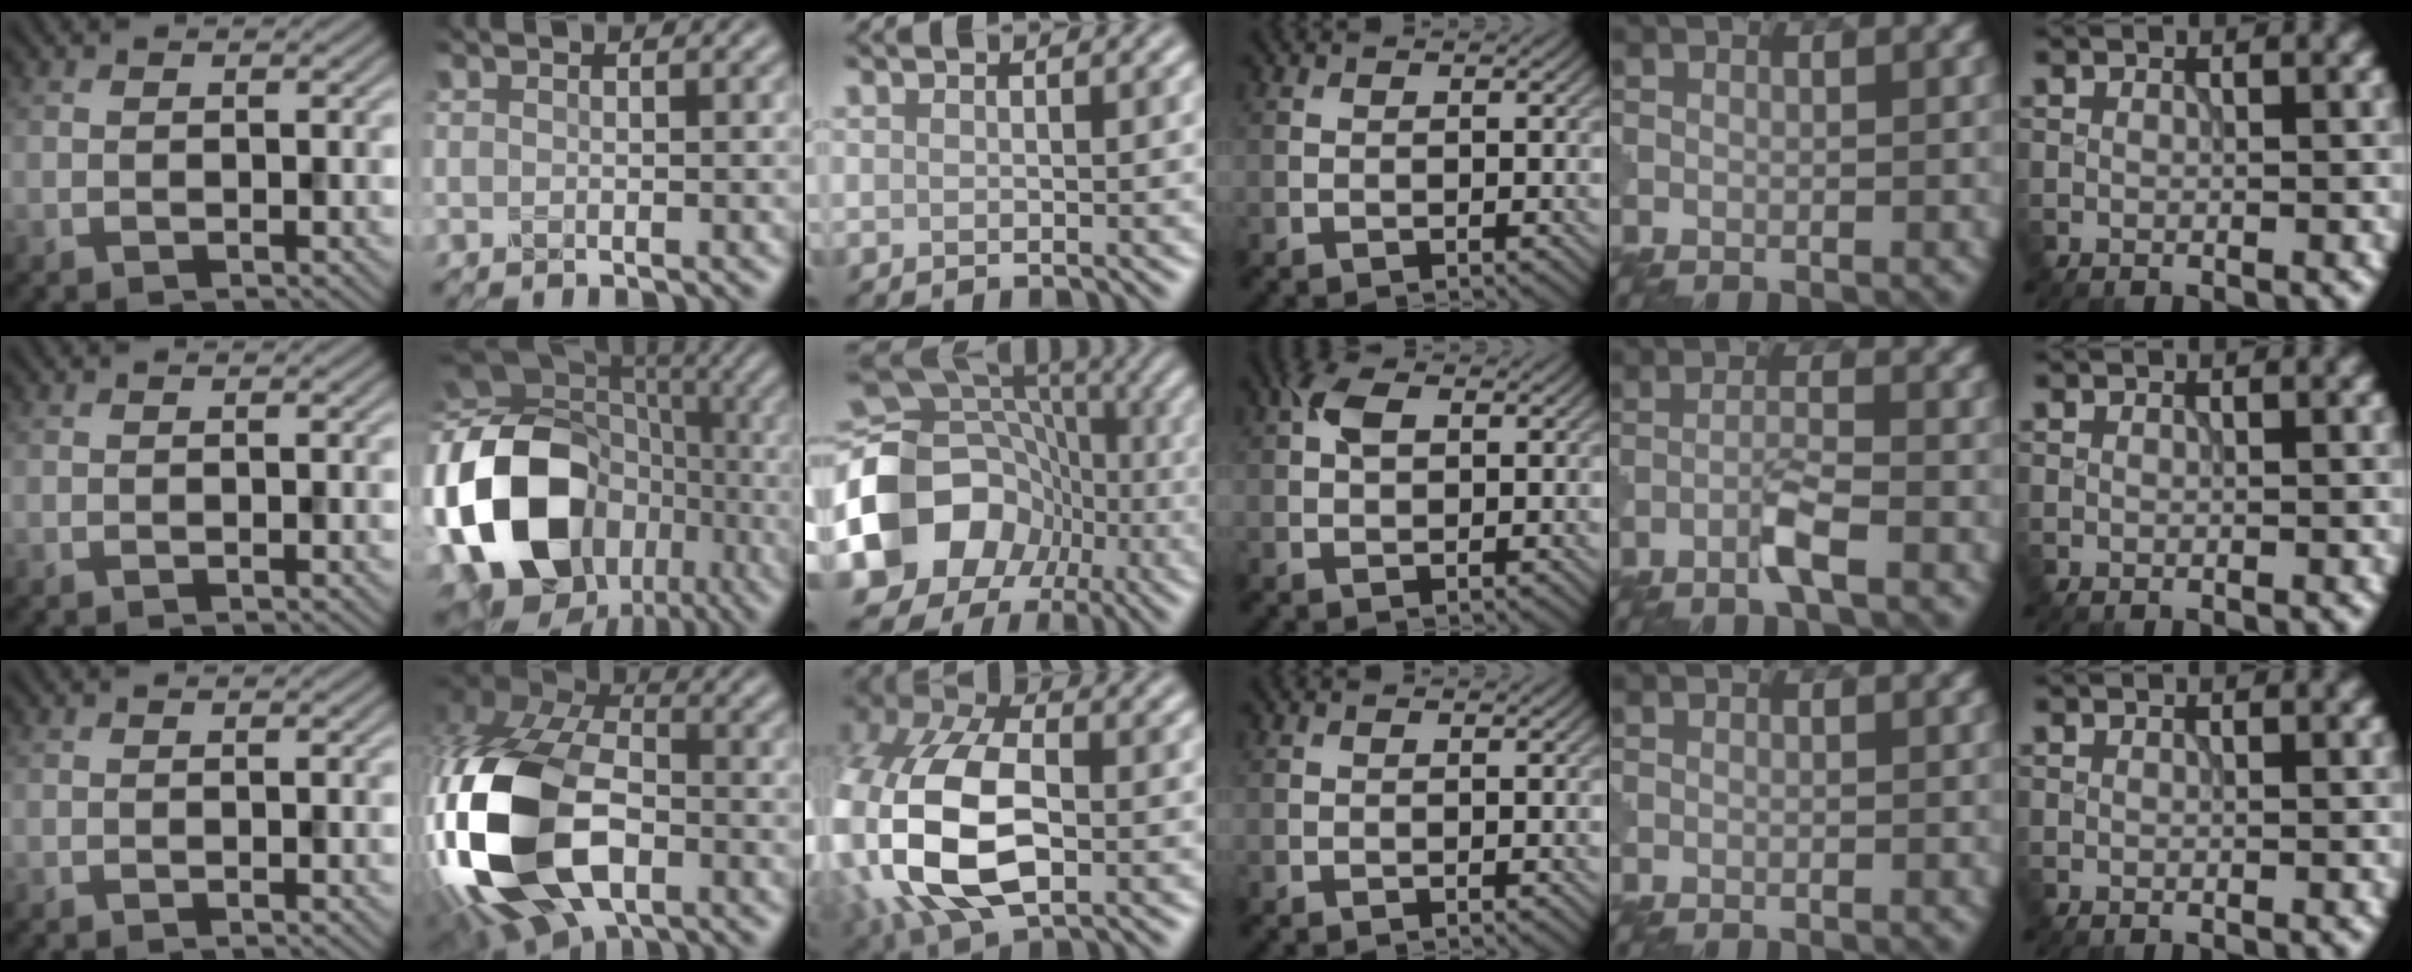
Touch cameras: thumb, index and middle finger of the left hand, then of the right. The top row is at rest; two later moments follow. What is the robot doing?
{"motion": "assemble", "object": "puzzle pieces"}